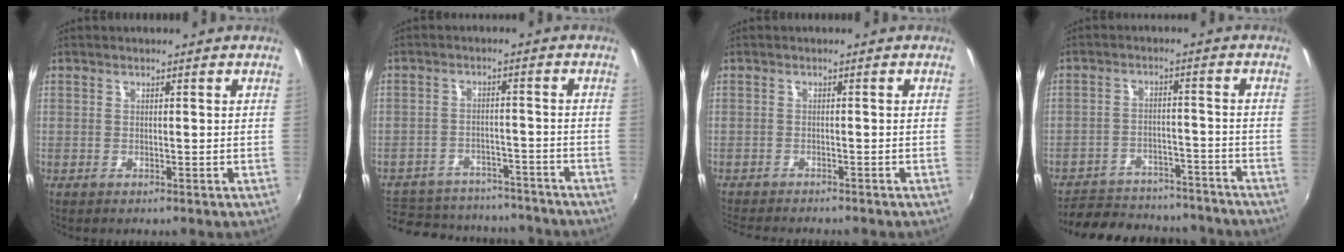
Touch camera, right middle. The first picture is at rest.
{"total": 19.3, "force": [-15.3, 9.6, 6.9], "torque": [-0.170, 0.023, -0.192]}
{"total": 5.7, "force": [-5.4, 0.8, 1.8], "torque": [-0.051, -0.022, -0.091]}
{"total": 21.3, "force": [-18.6, 7.5, 7.4], "torque": [-0.160, 0.017, -0.237]}